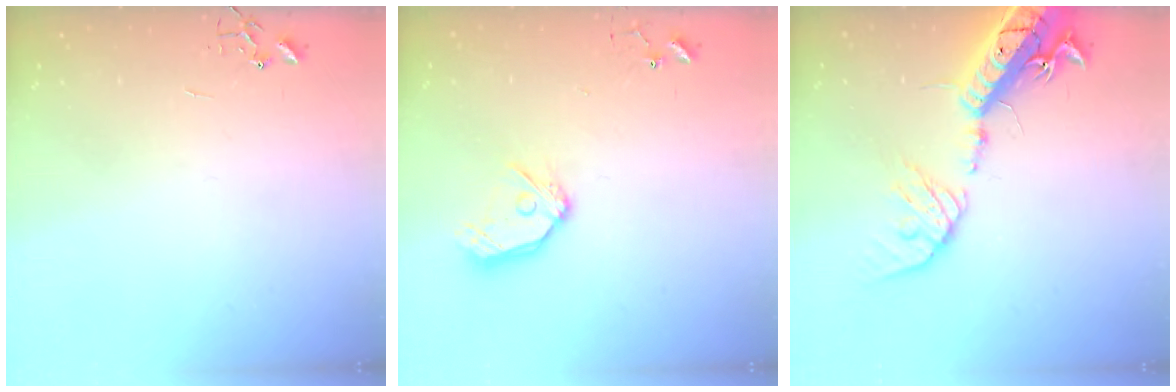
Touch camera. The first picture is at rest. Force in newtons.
{"total": 12.1, "press": 12.0, "slide": 1.3}
{"total": 21.1, "press": 20.7, "slide": 4.1}